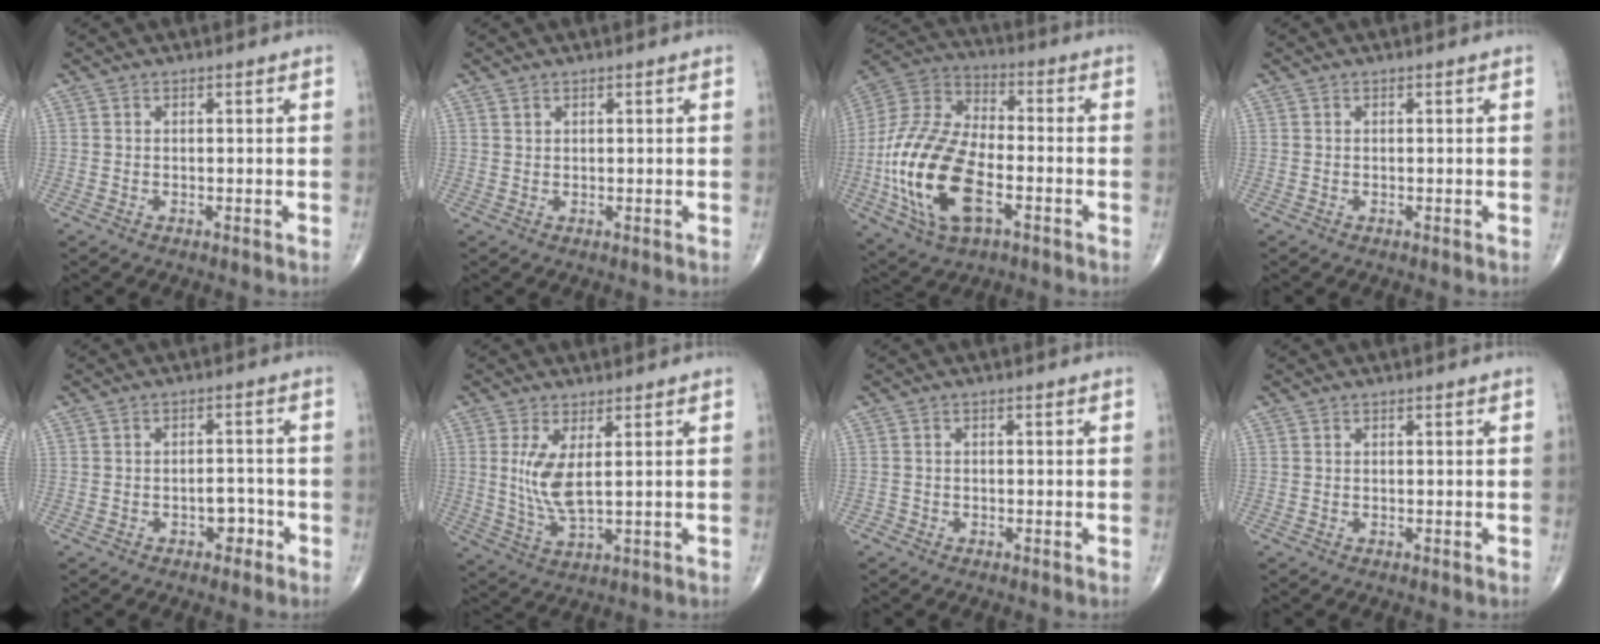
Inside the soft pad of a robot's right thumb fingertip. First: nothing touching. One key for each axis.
{"total": 0.6, "fx": 0.4, "fy": 0.3, "fz": 0.1, "tx": 0.001, "ty": -0.003, "tz": 0.007}
{"total": 22.3, "fx": -6.0, "fy": 11.6, "fz": 18.0, "tx": -0.370, "ty": 0.018, "tz": -0.109}
{"total": 0.0}
{"total": 3.5, "fx": -1.8, "fy": 2.2, "fz": 2.0, "tx": -0.009, "ty": 0.021, "tz": -0.026}
{"total": 6.7, "fx": 1.5, "fy": 2.0, "fz": 6.3, "tx": -0.138, "ty": -0.028, "tz": 0.037}
{"total": 0.8, "fx": -0.6, "fy": 0.6, "fz": -0.2, "tx": 0.009, "ty": 0.002, "tz": -0.017}
{"total": 0.0}